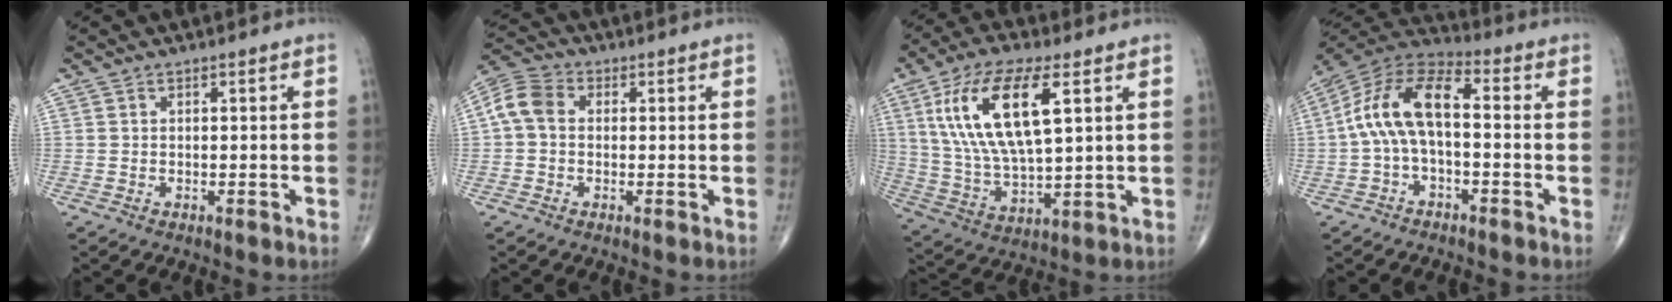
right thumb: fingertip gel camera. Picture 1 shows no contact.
{"total": 6.6, "force": [0.4, 5.0, 4.2], "torque": [-0.083, 0.022, -0.002]}
{"total": 18.0, "force": [6.1, 6.5, 15.7], "torque": [-0.306, -0.011, 0.117]}
{"total": 12.7, "force": [-0.5, 6.2, 11.1], "torque": [-0.213, 0.046, -0.023]}